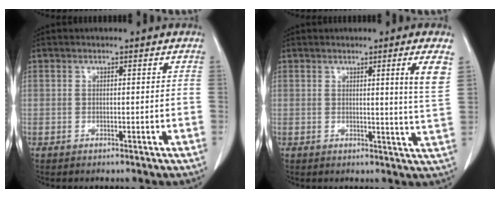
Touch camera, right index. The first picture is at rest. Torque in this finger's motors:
{"motor_torque": [-0.03, -0.05, -0.07, -0.01]}